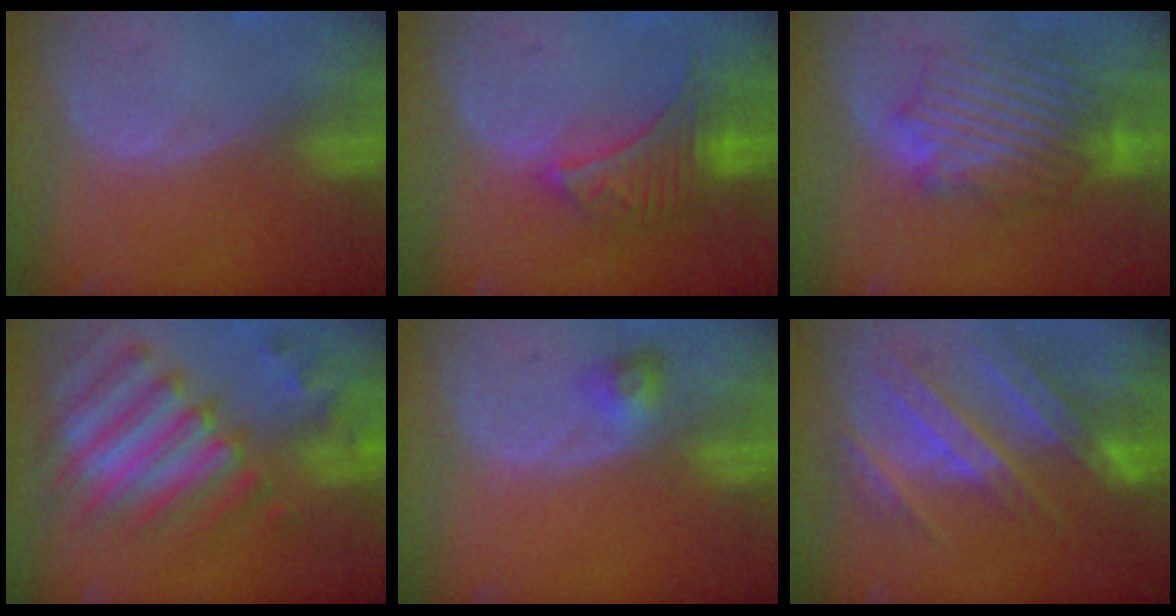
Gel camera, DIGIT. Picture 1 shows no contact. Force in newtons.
{"total": 6.5, "press": 6.5, "slide": 0.6}
{"total": 8.8, "press": 8.5, "slide": 2.3}
{"total": 12.4, "press": 10.7, "slide": 6.3}
{"total": 2.9, "press": 2.7, "slide": 1.2}
{"total": 9.6, "press": 9.4, "slide": 1.9}